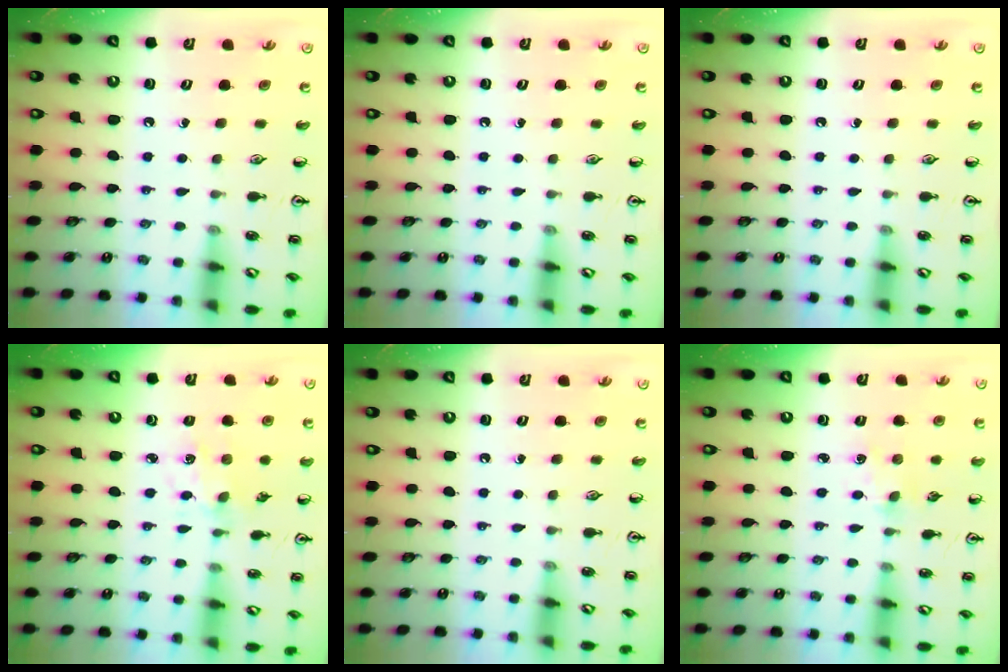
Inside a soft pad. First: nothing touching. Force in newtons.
{"total": 0.0}
{"total": 0.0}
{"total": 1.5, "press": 1.4, "slide": 0.4}
{"total": 0.0}
{"total": 3.0, "press": 3.0, "slide": 0.4}